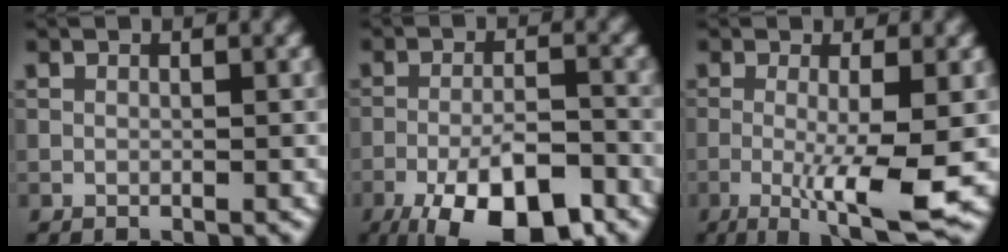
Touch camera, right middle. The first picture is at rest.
{"total": 9.7, "force": [-6.1, 3.2, 6.9], "torque": [-0.114, -0.003, -0.105]}
{"total": 6.8, "force": [-1.6, 1.0, 6.6], "torque": [-0.105, -0.016, -0.027]}